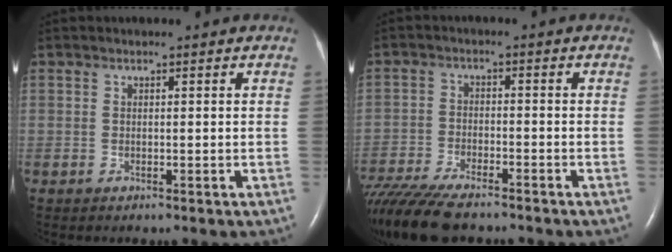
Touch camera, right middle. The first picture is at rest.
{"total": 12.4, "force": [-10.4, 2.3, 6.3], "torque": [-0.116, -0.029, -0.172]}